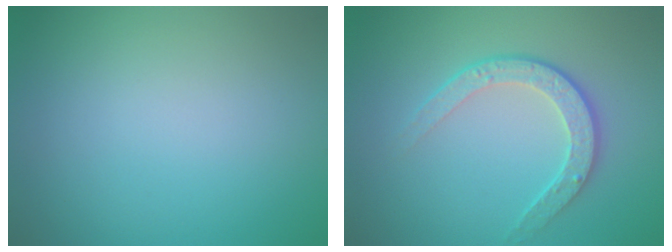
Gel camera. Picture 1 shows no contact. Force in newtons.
{"total": 3.5, "press": 2.9, "slide": 2.0}